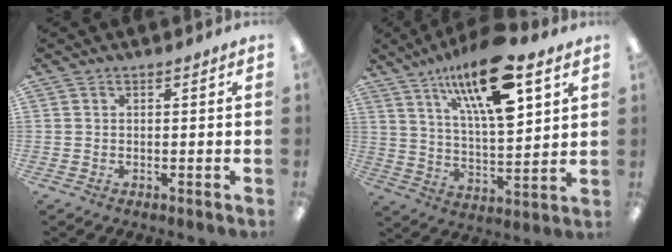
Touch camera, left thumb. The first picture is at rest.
{"total": 19.6, "force": [11.2, 6.5, 14.8], "torque": [-0.249, -0.048, 0.182]}